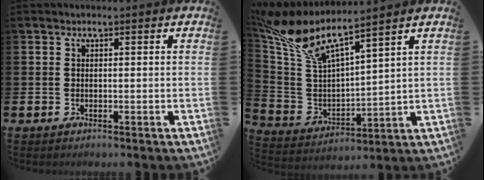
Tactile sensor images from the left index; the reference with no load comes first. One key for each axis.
{"total": 9.1, "fx": 7.7, "fy": 1.6, "fz": 4.6, "tx": -0.127, "ty": -0.044, "tz": 0.129}